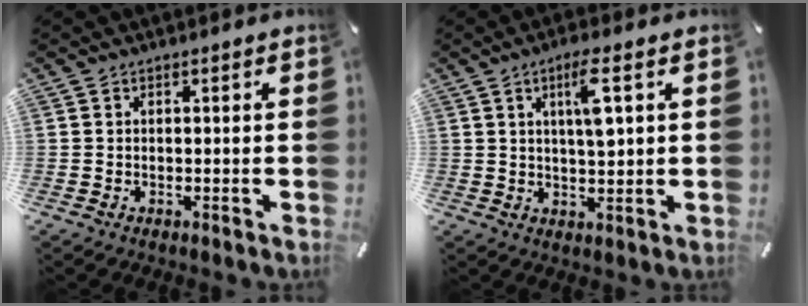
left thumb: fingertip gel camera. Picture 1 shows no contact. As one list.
[{"total": 6.9, "force": [2.4, 1.5, 6.3], "torque": [-0.112, -0.005, 0.035]}]